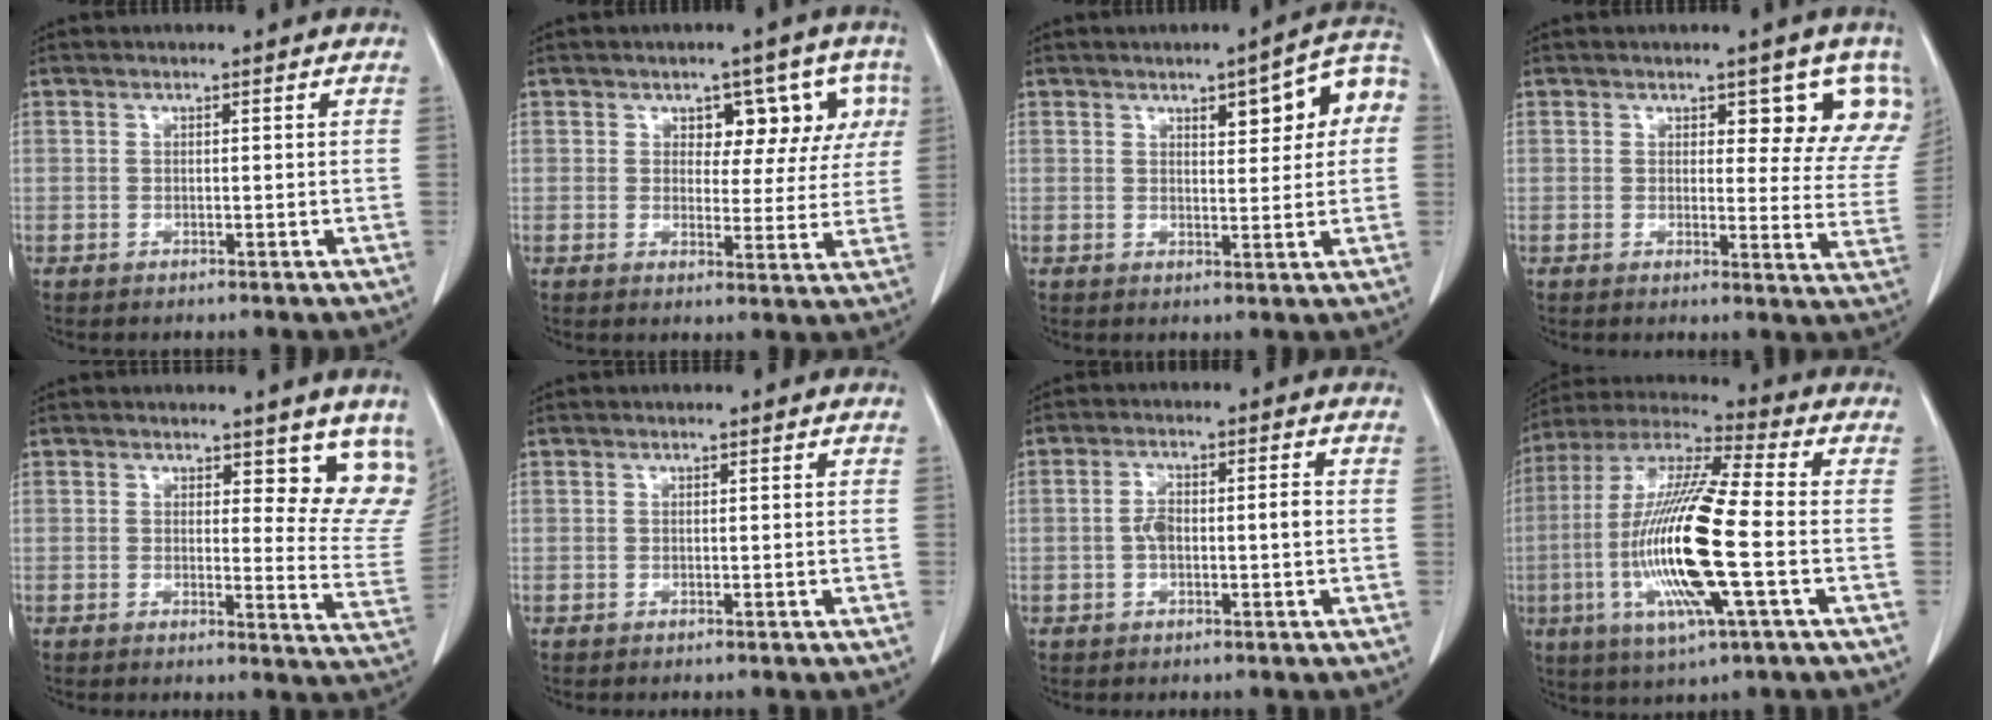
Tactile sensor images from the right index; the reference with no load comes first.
{"total": 7.0, "force": [3.0, 4.5, 4.4], "torque": [-0.030, 0.021, 0.036]}
{"total": 8.7, "force": [2.6, 2.5, 7.9], "torque": [-0.098, 0.027, 0.032]}
{"total": 8.1, "force": [5.3, 3.7, 4.9], "torque": [-0.032, -0.018, 0.044]}
{"total": 9.1, "force": [7.2, 3.3, 4.4], "torque": [-0.024, -0.040, 0.061]}
{"total": 0.0}
{"total": 4.6, "force": [-0.4, 1.5, 4.3], "torque": [-0.090, 0.013, -0.008]}
{"total": 18.9, "force": [-3.8, 1.5, 18.5], "torque": [-0.386, -0.014, -0.075]}